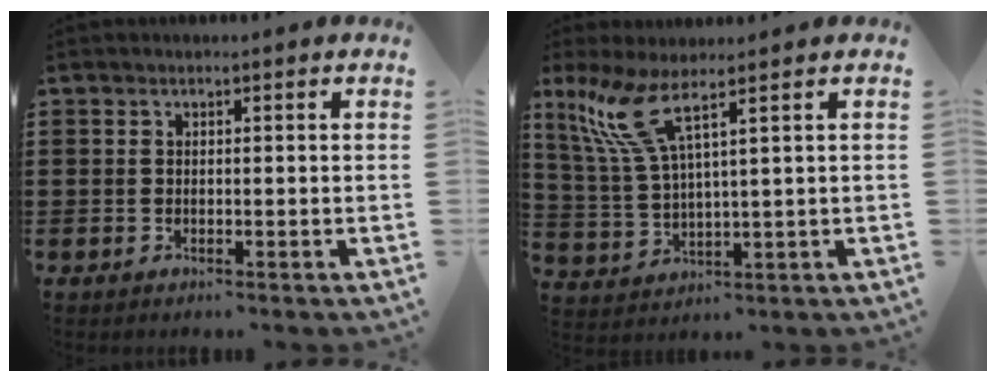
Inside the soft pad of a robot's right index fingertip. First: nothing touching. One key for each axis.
{"total": 8.5, "fx": 4.4, "fy": 1.6, "fz": 7.1, "tx": -0.182, "ty": -0.008, "tz": 0.073}